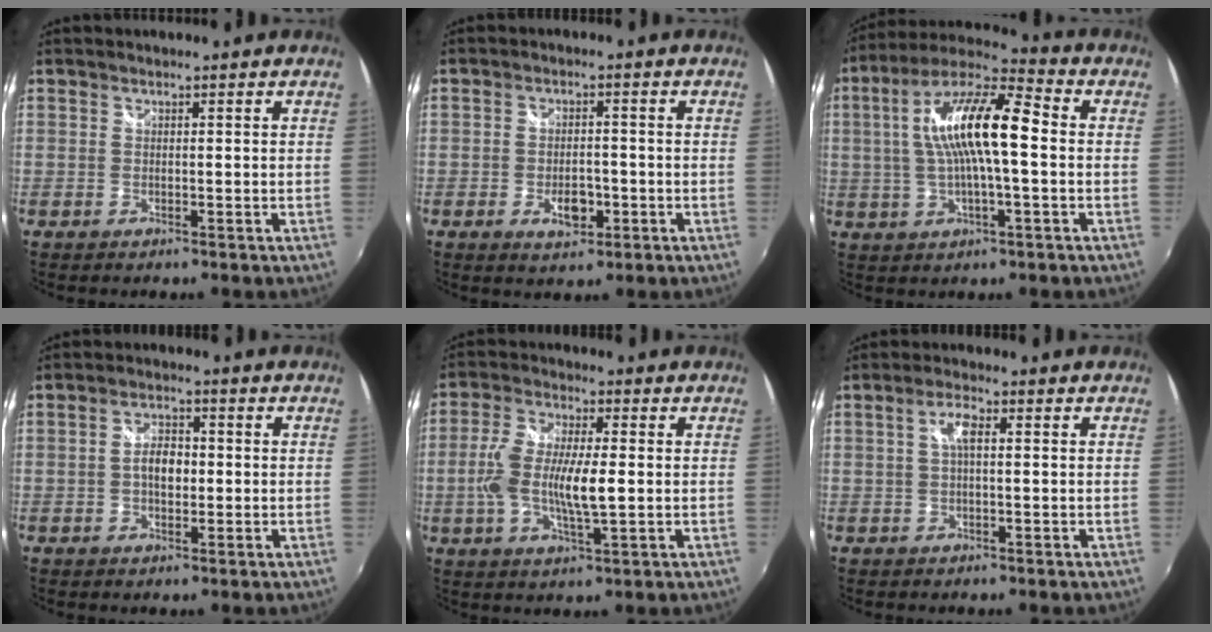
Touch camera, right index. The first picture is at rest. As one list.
[{"total": 5.2, "force": [-1.9, 3.0, 3.7], "torque": [-0.074, -0.005, -0.027]}, {"total": 16.2, "force": [1.2, 4.0, 15.7], "torque": [-0.289, 0.020, 0.013]}, {"total": 4.5, "force": [-0.4, 2.7, 3.5], "torque": [-0.065, 0.008, -0.007]}, {"total": 10.7, "force": [-1.0, 3.1, 10.2], "torque": [-0.200, -0.005, -0.021]}, {"total": 3.2, "force": [0.5, 1.0, 3.0], "torque": [-0.059, 0.007, 0.008]}]